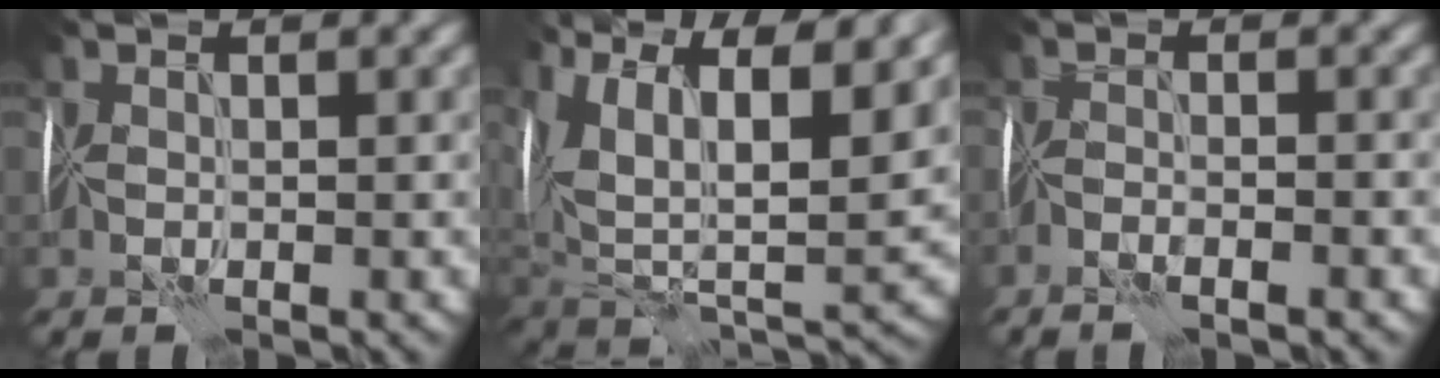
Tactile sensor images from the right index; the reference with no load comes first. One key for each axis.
{"total": 18.1, "fx": 8.4, "fy": 8.9, "fz": 13.3, "tx": -0.229, "ty": 0.040, "tz": 0.146}
{"total": 1.9, "fx": -1.3, "fy": -0.1, "fz": 1.3, "tx": -0.034, "ty": 0.010, "tz": -0.031}